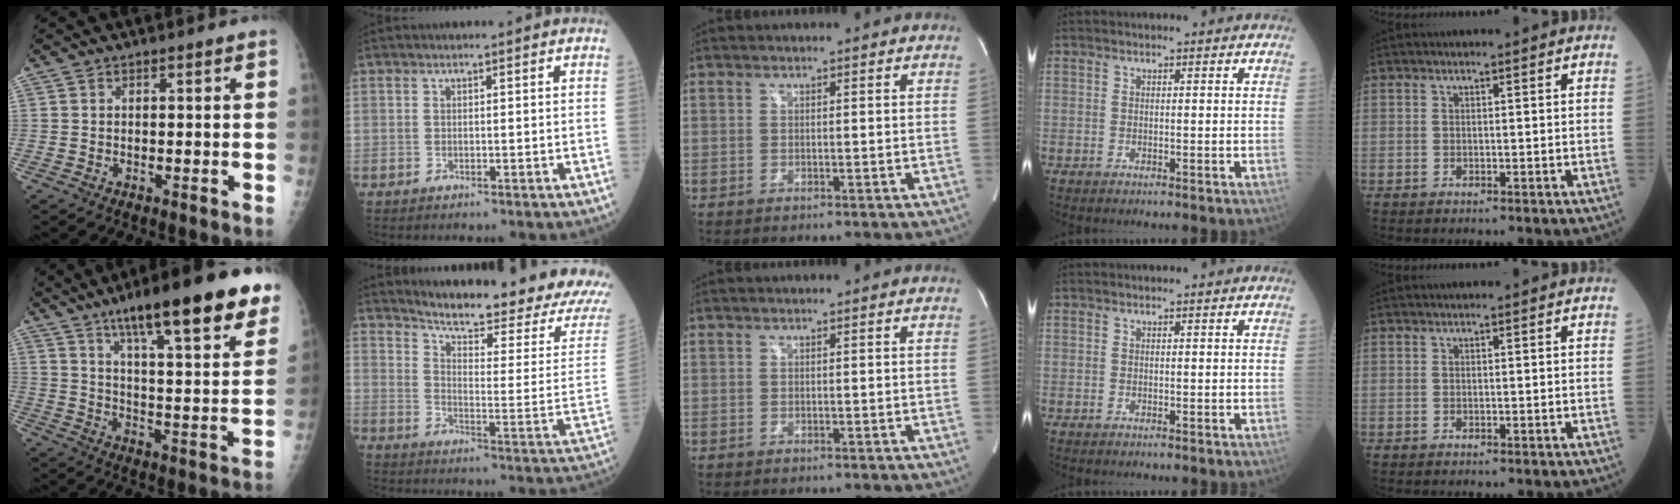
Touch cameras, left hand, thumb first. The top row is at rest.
{"thumb": {"total": 23.9, "force": [15.2, 5.0, 17.7], "torque": [-0.231, -0.045, 0.225]}, "index": {"total": 20.4, "force": [18.7, 0.6, 8.3], "torque": [-0.130, -0.078, 0.240]}}